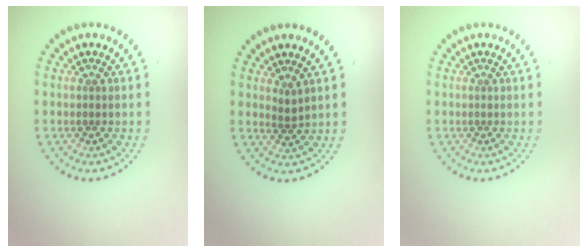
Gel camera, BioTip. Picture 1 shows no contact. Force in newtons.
{"total": 1.1, "press": 0.7, "slide": 0.8}
{"total": 0.0}